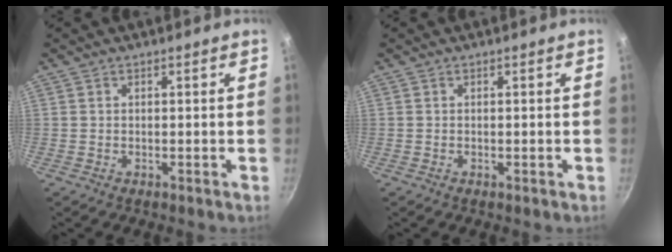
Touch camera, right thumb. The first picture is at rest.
{"total": 0.0}